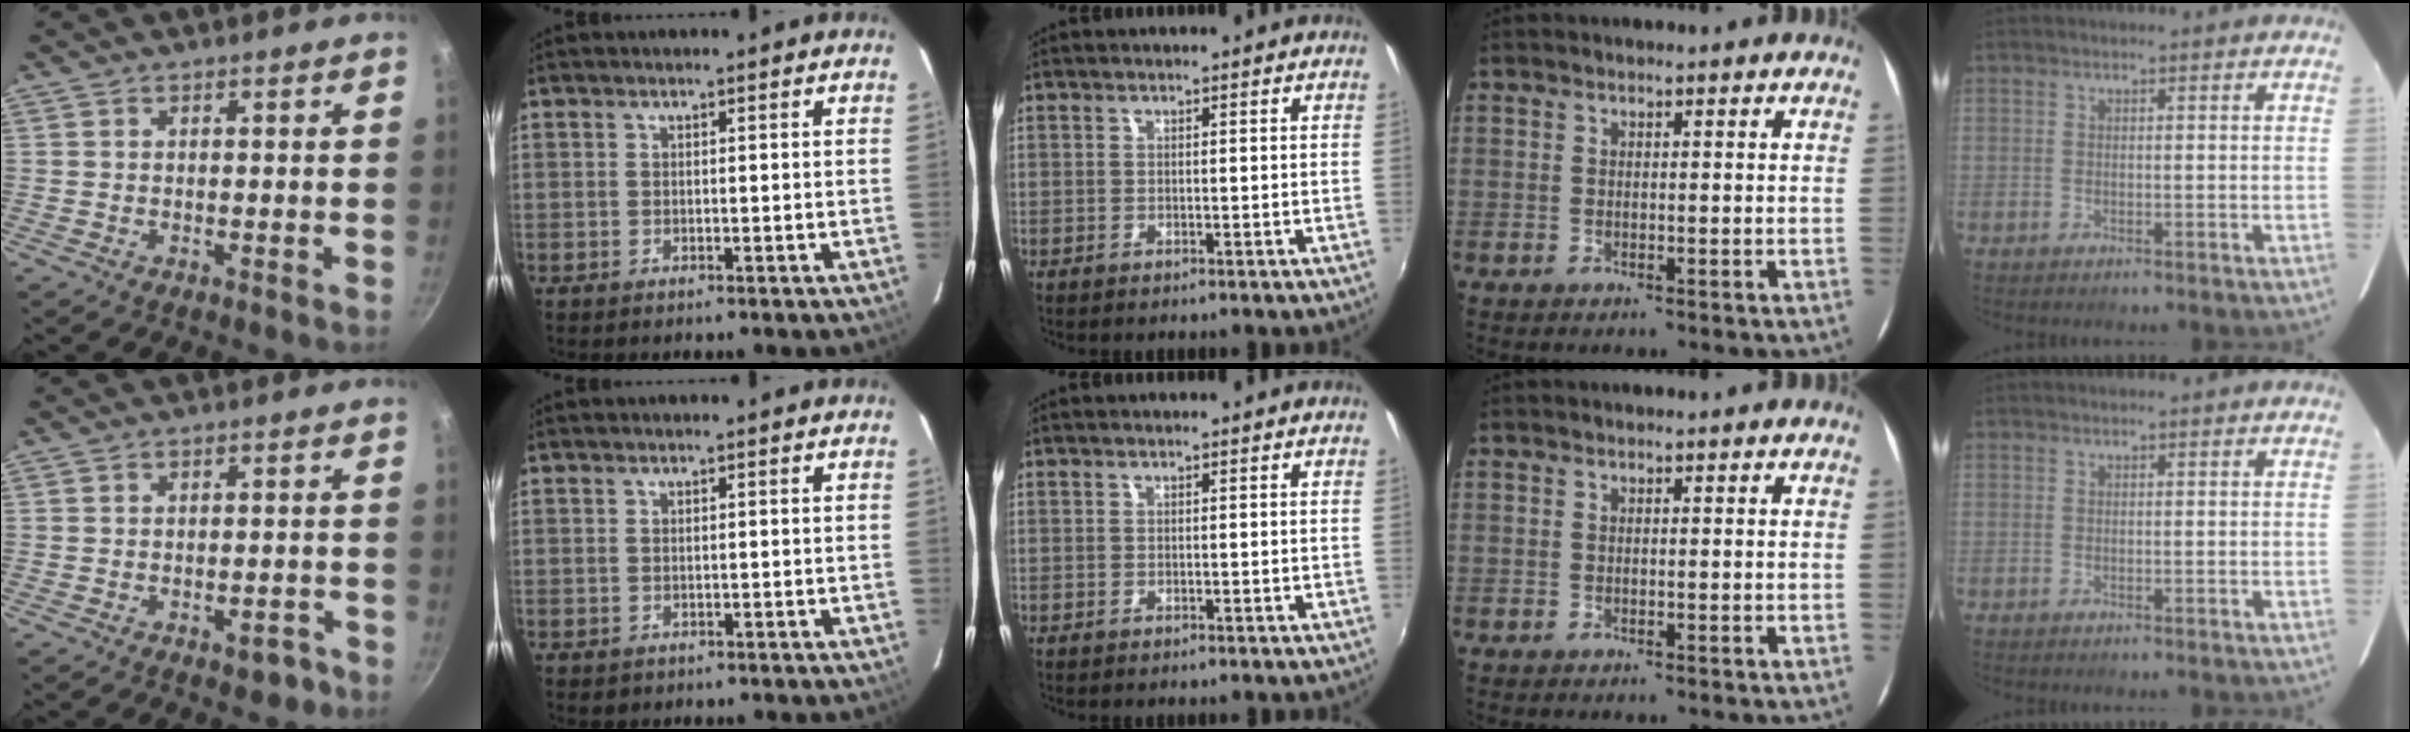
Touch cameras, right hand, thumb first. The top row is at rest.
{"thumb": {"total": 3.6, "force": [-2.1, 1.9, 2.2], "torque": [-0.011, 0.026, -0.017]}, "index": {"total": 0.6, "force": [-0.2, 0.5, 0.1], "torque": [0.000, 0.000, 0.001]}}